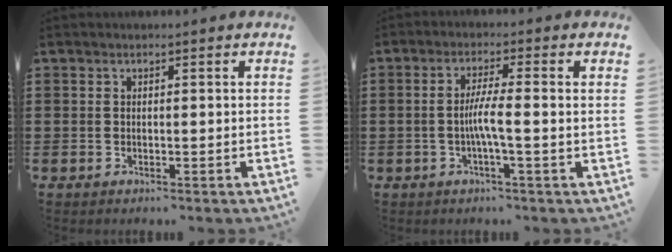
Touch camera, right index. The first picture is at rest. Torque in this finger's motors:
{"motor_torque": [0.62, 0.37, 0.36, 0.13]}